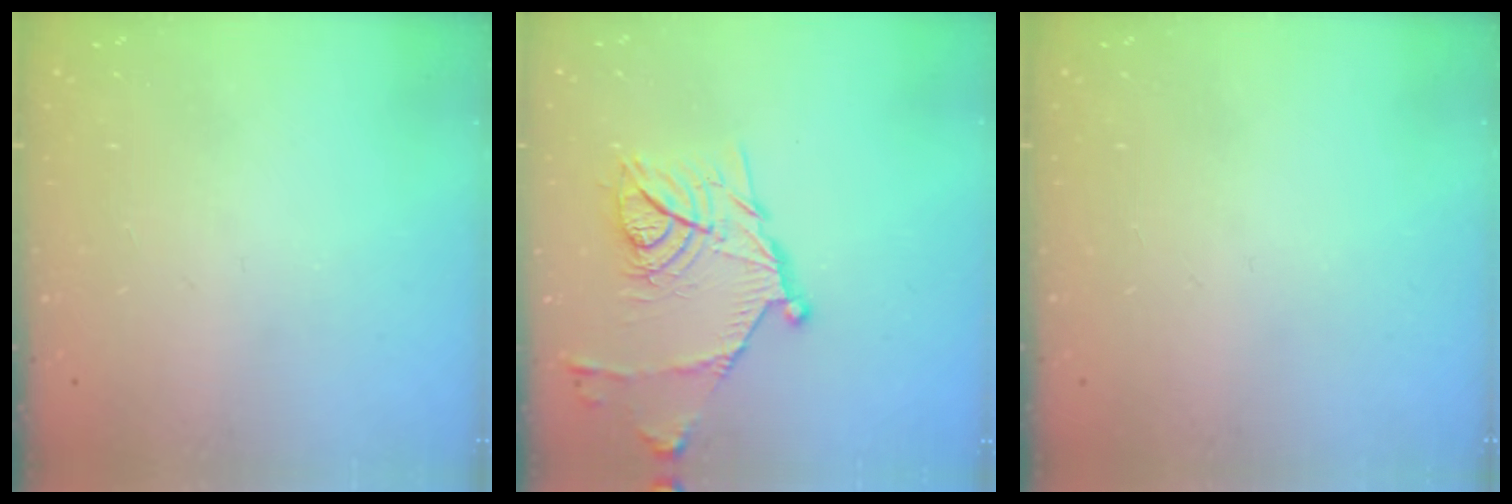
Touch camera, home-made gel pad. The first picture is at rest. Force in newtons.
{"total": 15.9, "press": 15.9, "slide": 0.3}
{"total": 0.0}